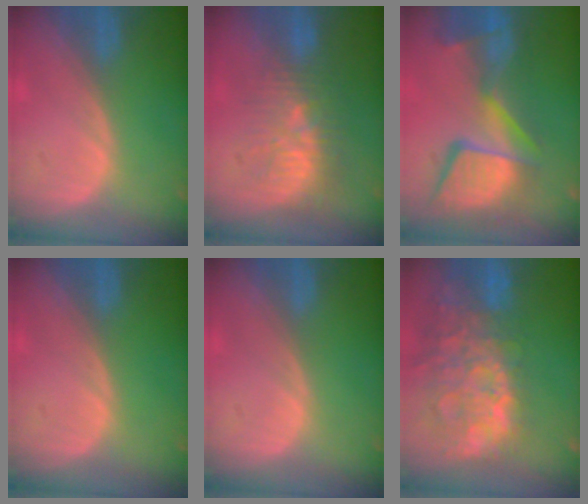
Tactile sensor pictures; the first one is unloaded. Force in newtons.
{"total": 9.2, "press": 8.6, "slide": 3.1}
{"total": 13.6, "press": 11.2, "slide": 7.7}
{"total": 0.0}
{"total": 0.0}
{"total": 14.3, "press": 11.6, "slide": 8.3}